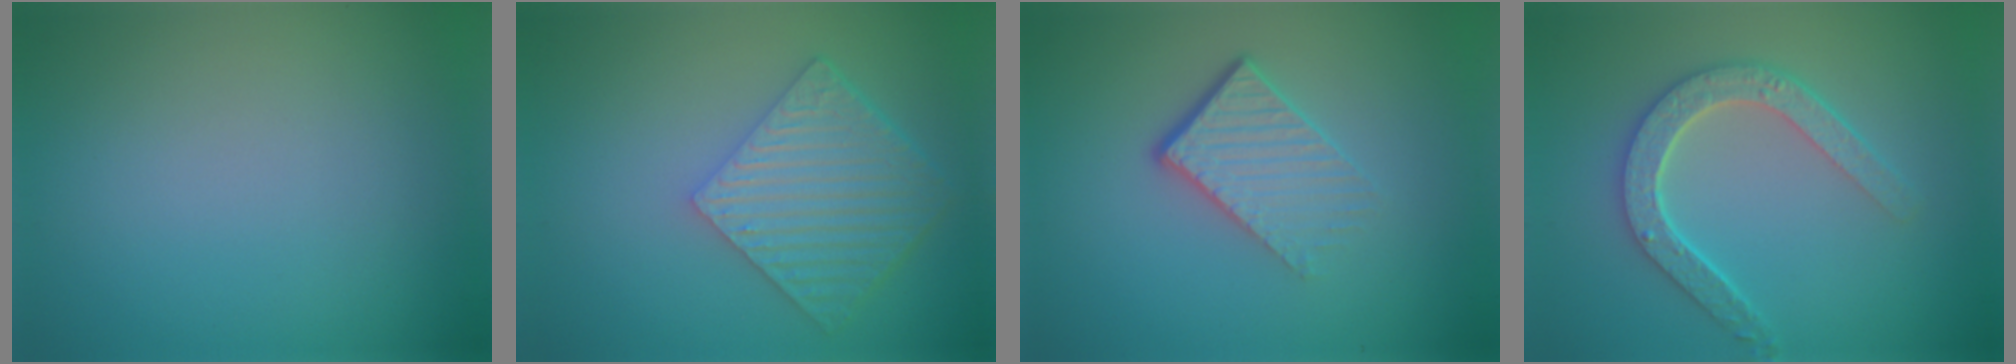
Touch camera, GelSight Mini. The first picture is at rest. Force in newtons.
{"total": 6.2, "press": 4.5, "slide": 4.3}
{"total": 4.7, "press": 2.9, "slide": 3.7}
{"total": 4.6, "press": 3.7, "slide": 2.8}